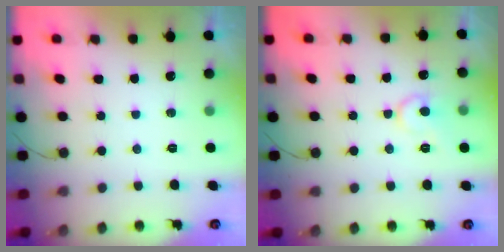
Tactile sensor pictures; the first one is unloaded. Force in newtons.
{"total": 8.9, "press": 8.9, "slide": 0.8}